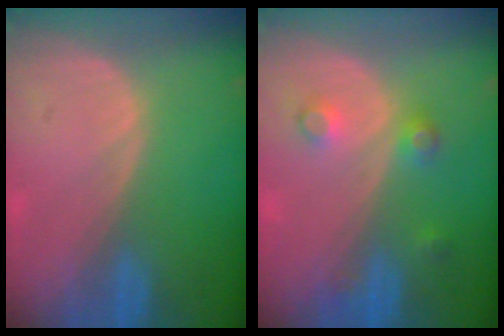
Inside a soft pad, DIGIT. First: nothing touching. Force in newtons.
{"total": 3.6, "press": 3.3, "slide": 1.5}